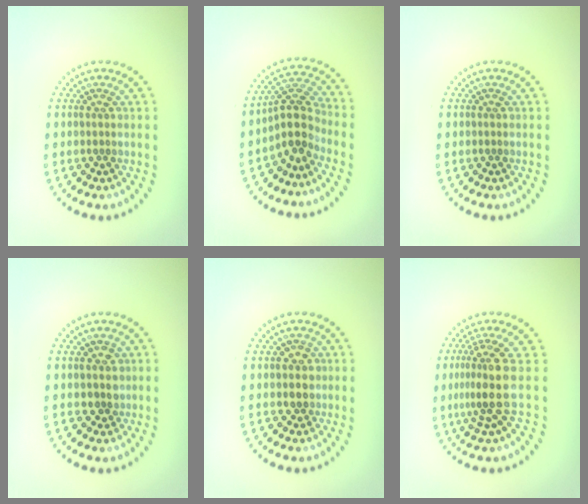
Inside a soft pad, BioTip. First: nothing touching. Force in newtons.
{"total": 3.6, "press": 2.7, "slide": 2.4}
{"total": 0.0}
{"total": 1.9, "press": 1.7, "slide": 0.8}
{"total": 1.9, "press": 1.8, "slide": 0.8}
{"total": 4.0, "press": 2.9, "slide": 2.7}